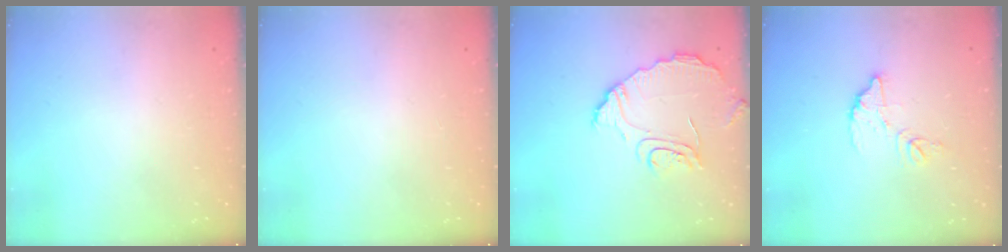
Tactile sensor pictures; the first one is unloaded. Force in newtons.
{"total": 0.0}
{"total": 10.7, "press": 10.7, "slide": 0.2}
{"total": 9.6, "press": 9.5, "slide": 0.7}